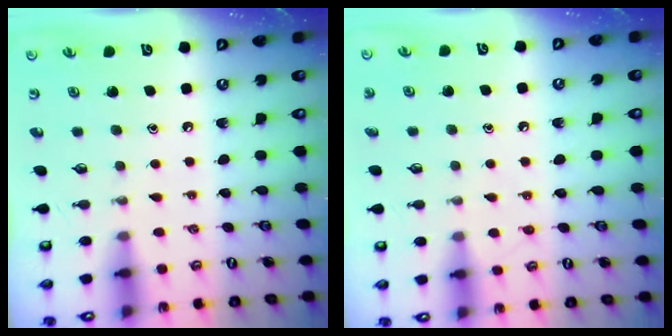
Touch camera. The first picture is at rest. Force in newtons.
{"total": 6.5, "press": 6.4, "slide": 0.8}